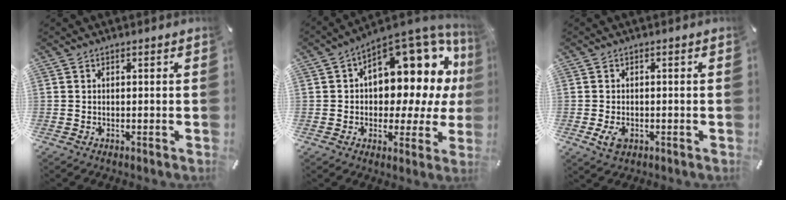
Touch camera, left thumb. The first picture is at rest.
{"total": 16.3, "force": [7.7, 9.3, 11.0], "torque": [-0.129, -0.080, 0.126]}
{"total": 3.4, "force": [-1.2, 2.3, 2.3], "torque": [-0.060, -0.001, -0.025]}